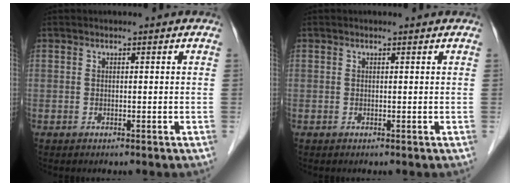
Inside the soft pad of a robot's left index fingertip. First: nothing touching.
{"total": 0.7, "force": [0.7, 0.0, 0.2], "torque": [-0.008, 0.003, 0.010]}